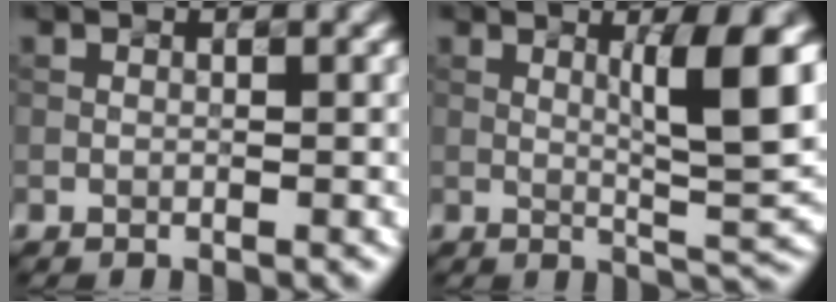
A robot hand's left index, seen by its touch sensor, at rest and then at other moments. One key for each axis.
{"total": 7.4, "fx": 1.7, "fy": 1.1, "fz": 7.1, "tx": -0.105, "ty": -0.008, "tz": 0.038}